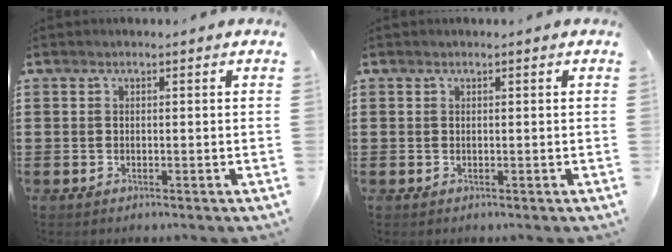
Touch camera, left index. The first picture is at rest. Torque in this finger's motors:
{"motor_torque": [-1.03, 1.11, -0.01, -0.01]}